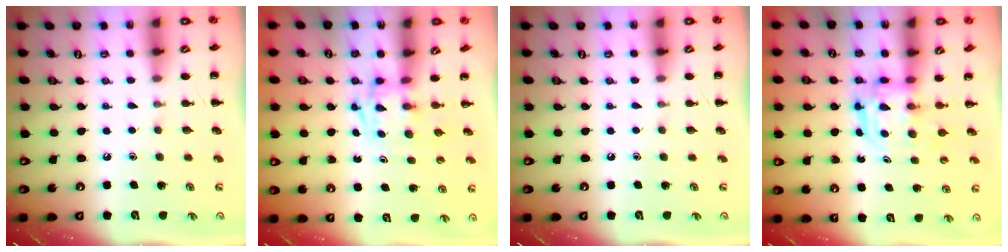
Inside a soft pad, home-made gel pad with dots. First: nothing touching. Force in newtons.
{"total": 2.9, "press": 2.9, "slide": 0.1}
{"total": 0.0}
{"total": 3.0, "press": 3.0, "slide": 0.2}